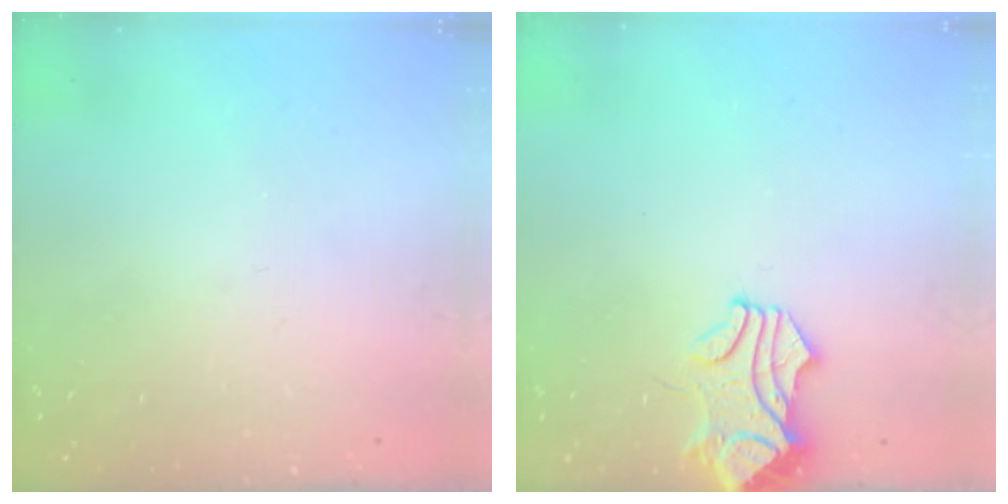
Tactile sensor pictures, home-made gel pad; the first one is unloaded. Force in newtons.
{"total": 1.9, "press": 1.8, "slide": 0.8}